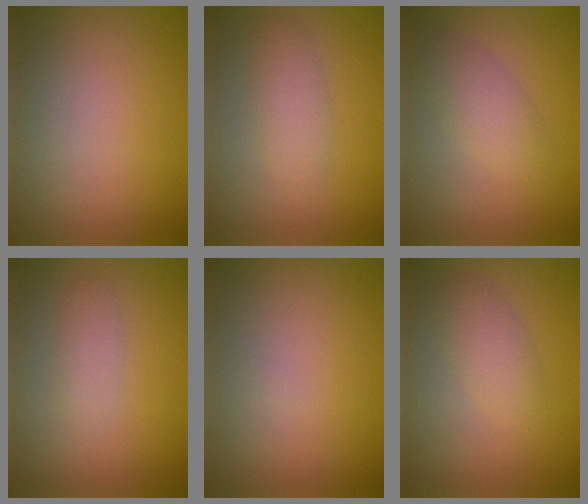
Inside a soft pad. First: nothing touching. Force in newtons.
{"total": 2.3, "press": 2.3, "slide": 0.0}
{"total": 2.7, "press": 2.7, "slide": 0.1}
{"total": 1.5, "press": 1.5, "slide": 0.1}
{"total": 0.0}
{"total": 2.4, "press": 2.4, "slide": 0.2}